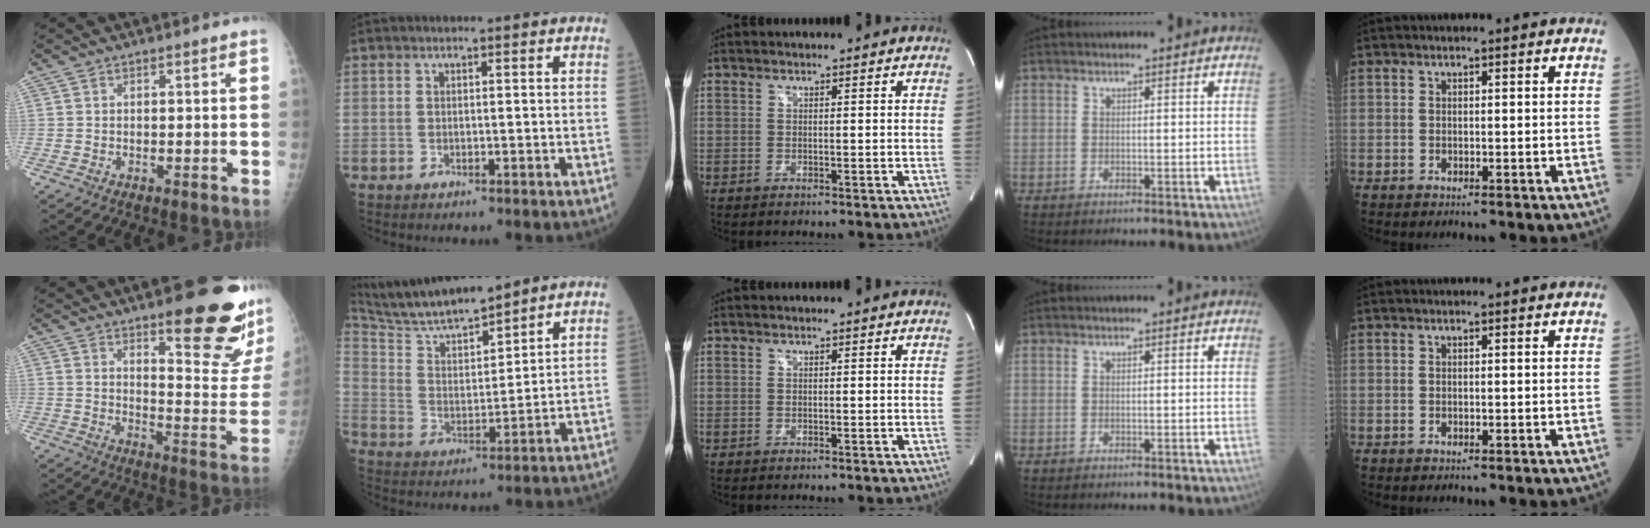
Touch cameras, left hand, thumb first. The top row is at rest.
{"thumb": {"total": 21.1, "force": [13.1, 5.4, 15.6], "torque": [-0.169, -0.098, 0.178]}, "index": {"total": 12.6, "force": [11.7, 0.8, 4.6], "torque": [-0.096, 0.013, 0.222]}}